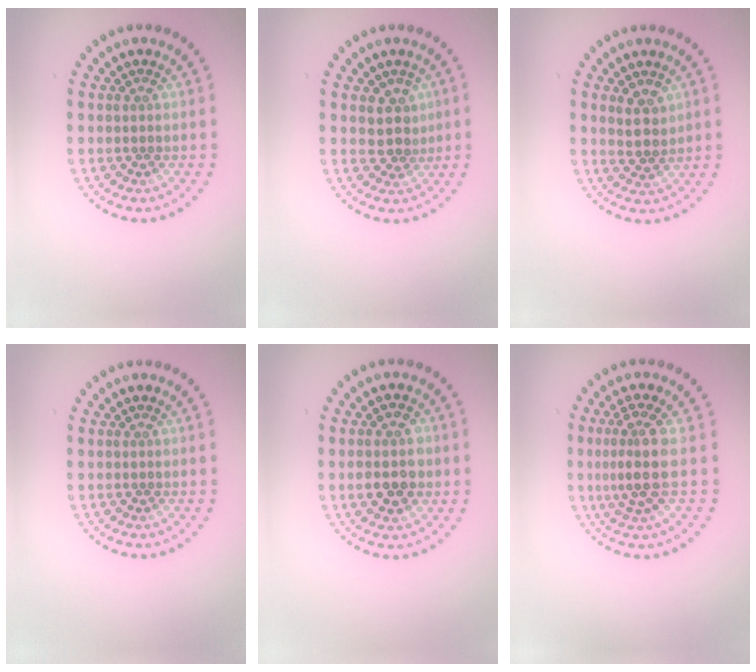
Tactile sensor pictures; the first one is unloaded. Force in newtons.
{"total": 2.6, "press": 2.2, "slide": 1.4}
{"total": 2.6, "press": 2.4, "slide": 0.9}
{"total": 0.0}
{"total": 3.9, "press": 3.9, "slide": 0.3}
{"total": 3.7, "press": 3.2, "slide": 1.9}